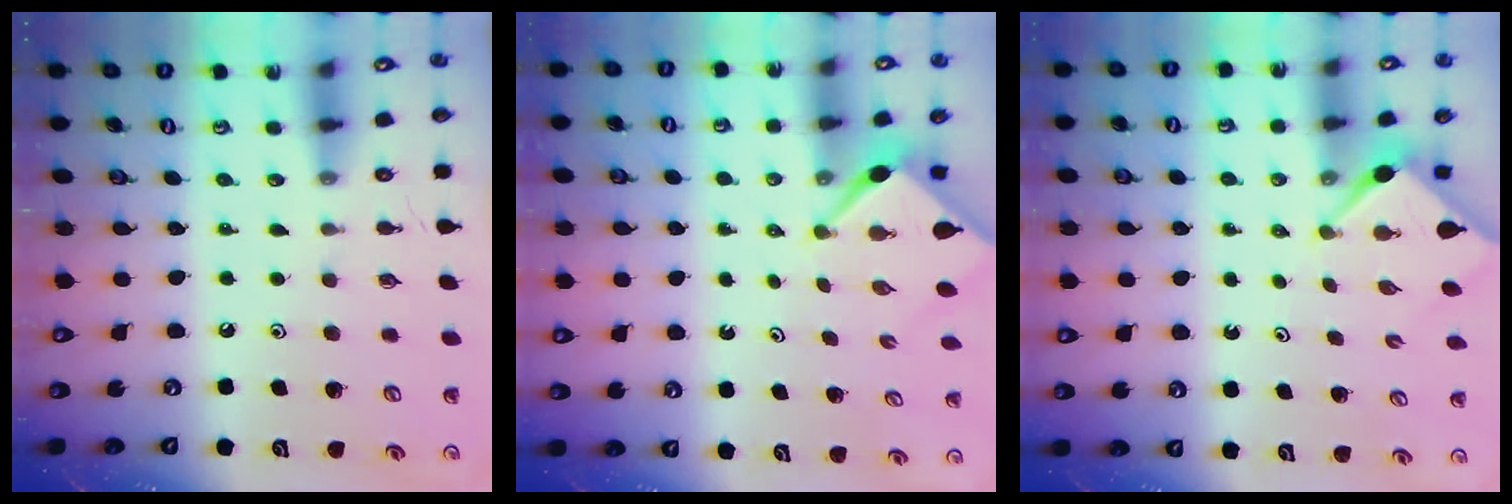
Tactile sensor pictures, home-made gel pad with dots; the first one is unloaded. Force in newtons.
{"total": 2.2, "press": 2.1, "slide": 0.3}
{"total": 3.0, "press": 3.0, "slide": 0.2}